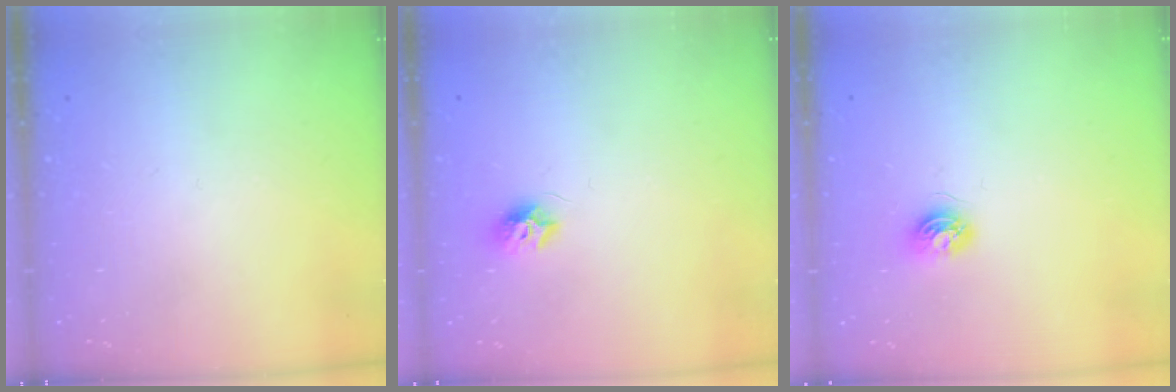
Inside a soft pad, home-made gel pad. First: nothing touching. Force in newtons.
{"total": 7.6, "press": 7.6, "slide": 0.2}
{"total": 4.5, "press": 4.5, "slide": 0.6}